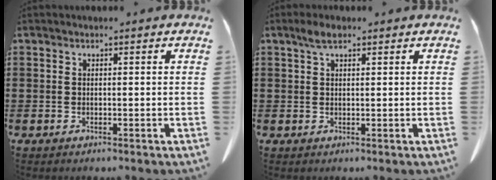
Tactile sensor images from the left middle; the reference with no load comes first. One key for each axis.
{"total": 2.4, "fx": 1.5, "fy": 1.0, "fz": 1.5, "tx": -0.035, "ty": 0.005, "tz": 0.027}